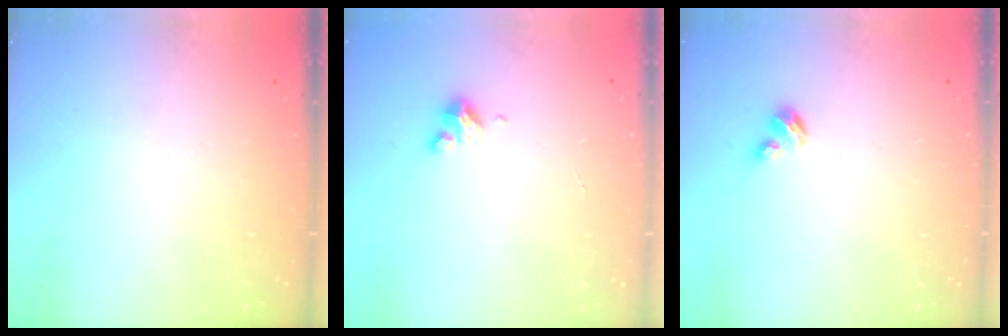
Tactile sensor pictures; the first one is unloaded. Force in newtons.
{"total": 3.5, "press": 3.5, "slide": 0.3}
{"total": 3.2, "press": 3.2, "slide": 0.3}